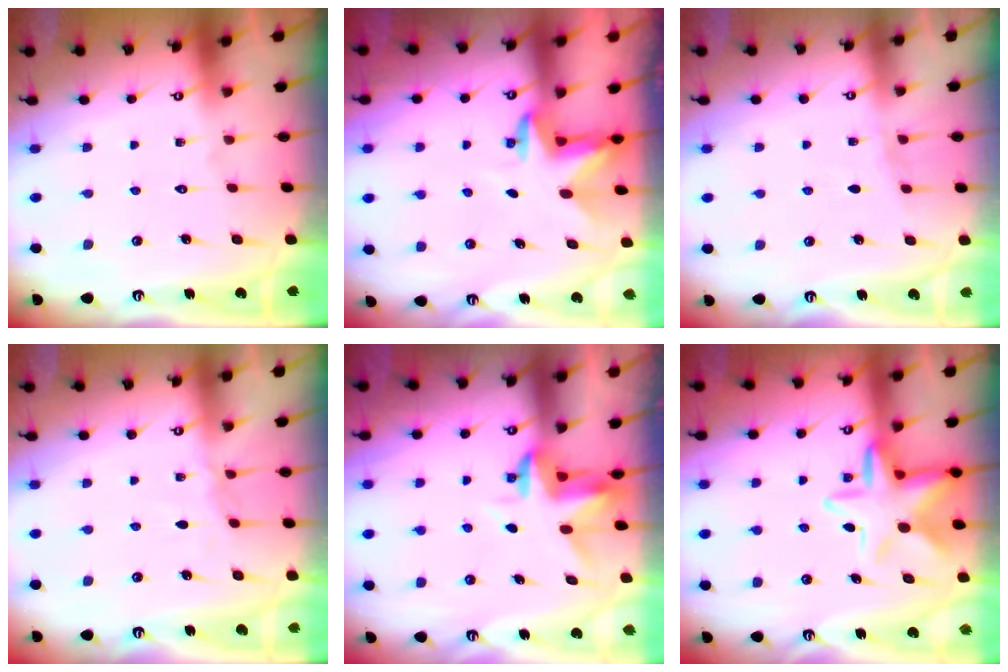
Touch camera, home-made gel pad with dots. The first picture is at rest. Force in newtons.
{"total": 3.3, "press": 3.2, "slide": 0.7}
{"total": 2.9, "press": 2.8, "slide": 0.7}
{"total": 3.5, "press": 3.4, "slide": 0.4}
{"total": 3.6, "press": 3.6, "slide": 0.2}
{"total": 10.7, "press": 10.5, "slide": 1.8}